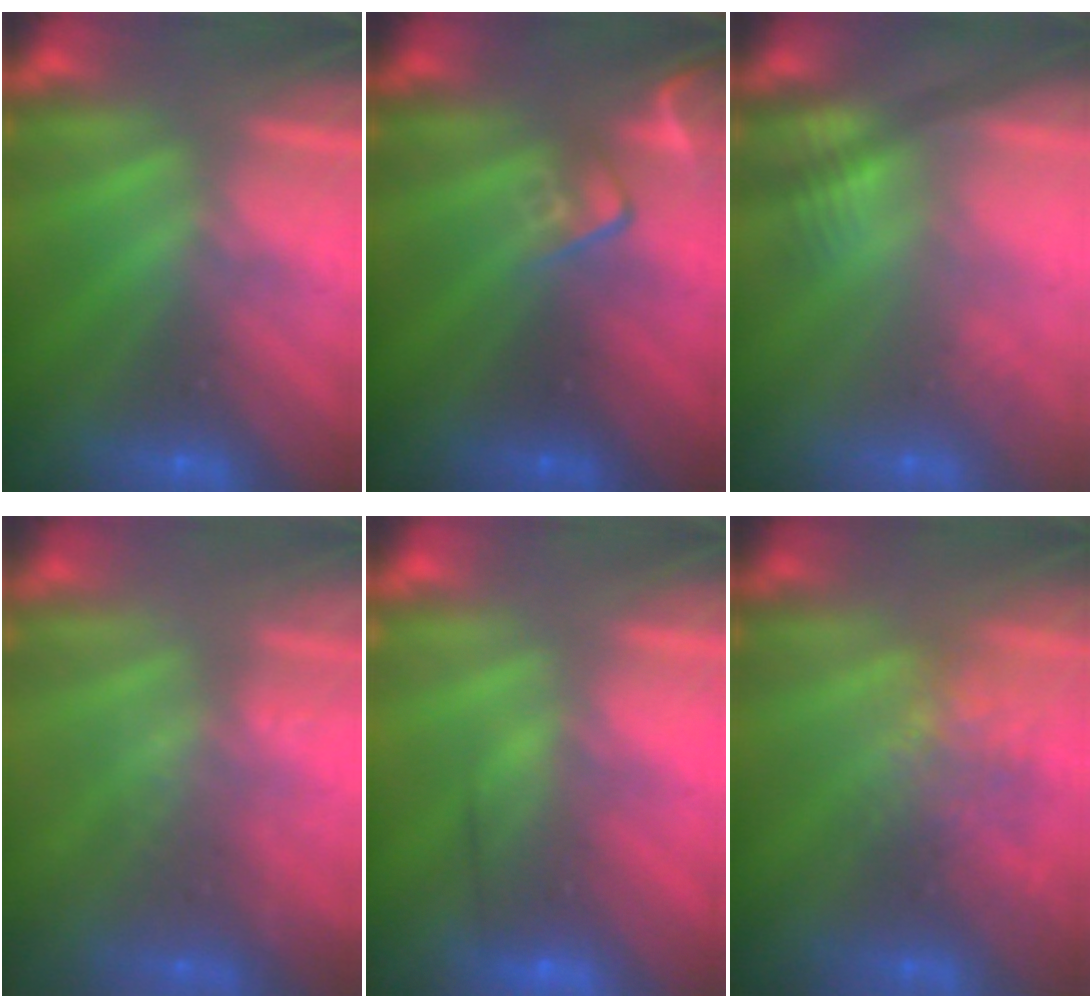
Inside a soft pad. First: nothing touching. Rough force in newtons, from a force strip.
{"total": 2.6}
{"total": 2.5}
{"total": 2.2}
{"total": 2.8}
{"total": 2.9}